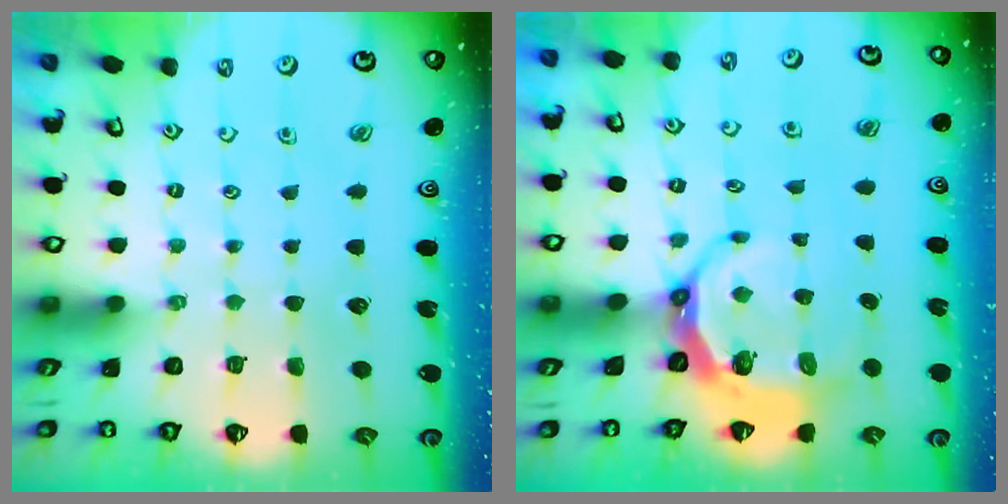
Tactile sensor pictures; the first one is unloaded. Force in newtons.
{"total": 6.4, "press": 5.5, "slide": 3.3}